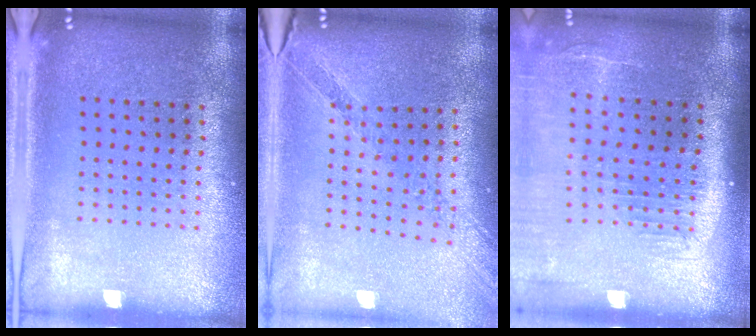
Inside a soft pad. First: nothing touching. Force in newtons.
{"total": 1.1, "press": 1.1, "slide": 0.2}
{"total": 2.1, "press": 1.7, "slide": 1.1}